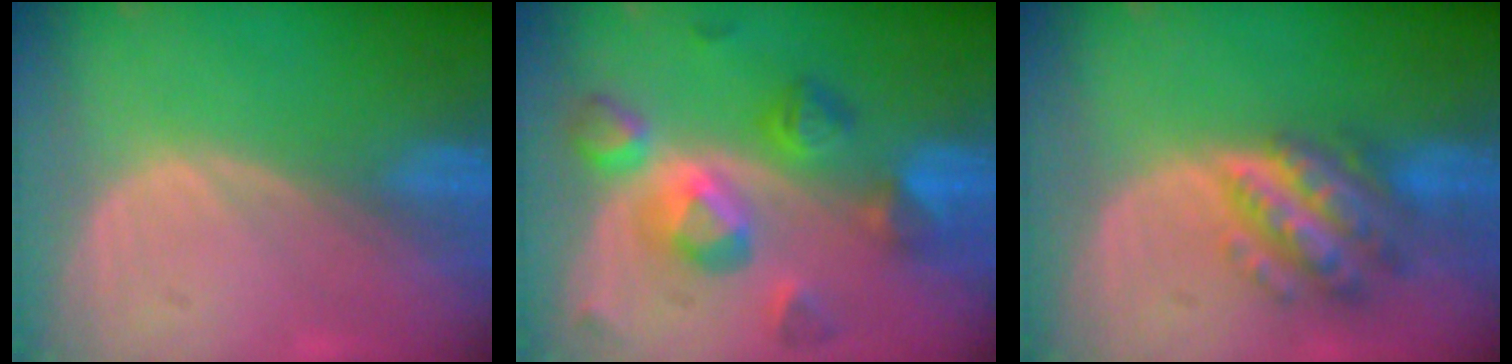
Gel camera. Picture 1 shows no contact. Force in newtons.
{"total": 9.4, "press": 9.4, "slide": 0.6}
{"total": 7.4, "press": 7.3, "slide": 0.5}